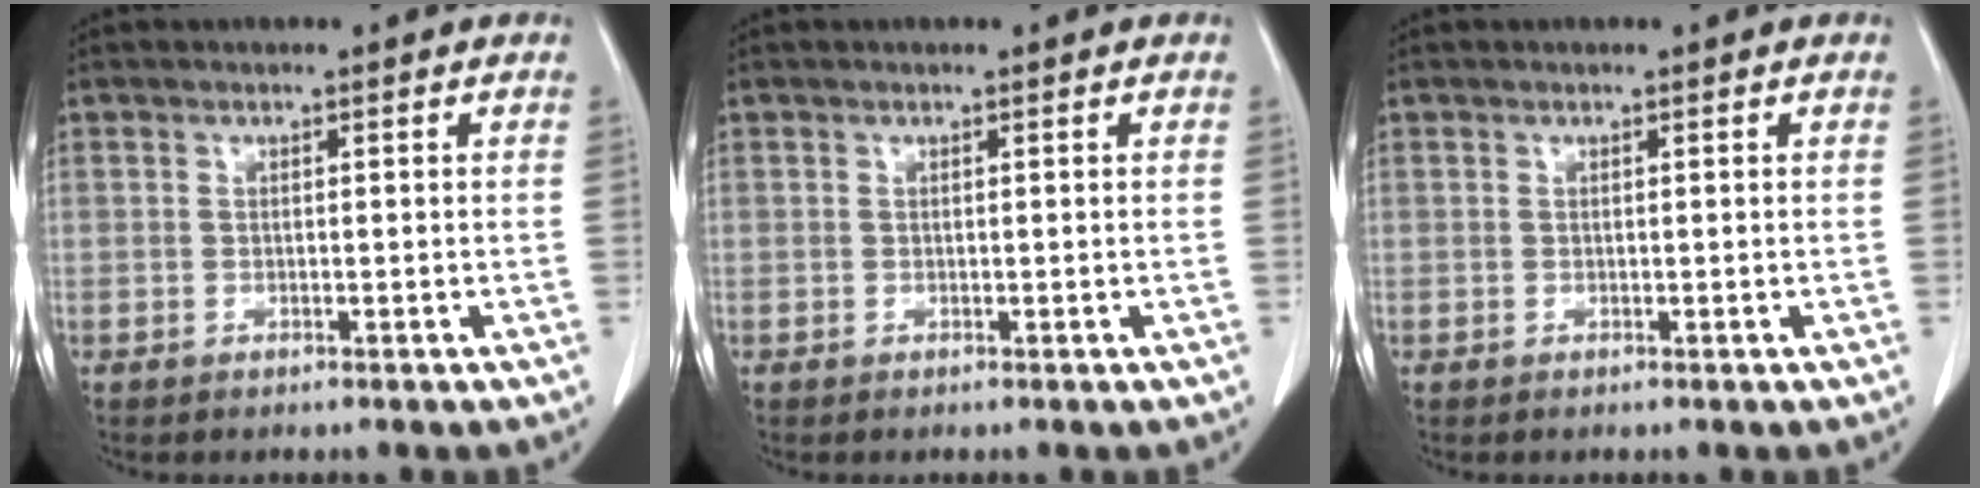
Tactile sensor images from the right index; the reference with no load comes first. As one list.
[{"total": 0.0}, {"total": 0.0}]